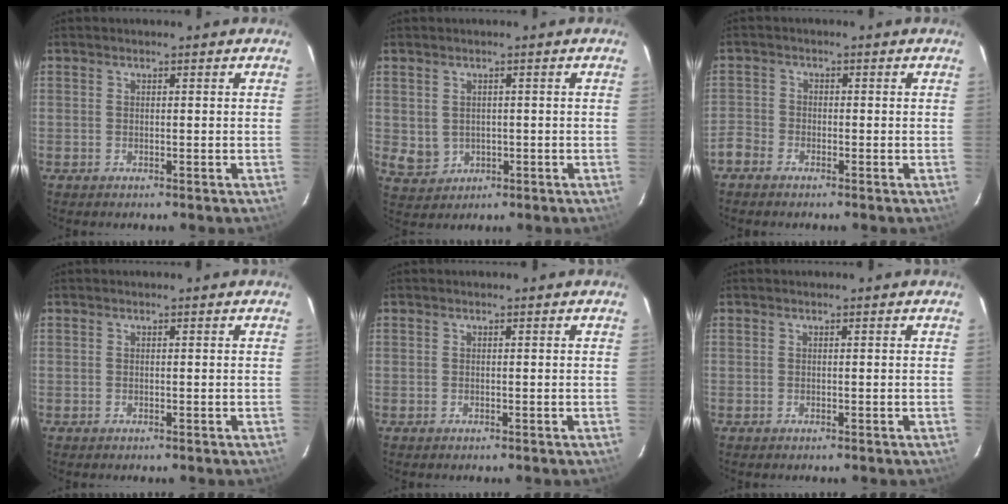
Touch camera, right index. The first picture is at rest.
{"total": 4.2, "force": [0.2, 3.8, 1.8], "torque": [-0.041, 0.002, 0.021]}
{"total": 4.0, "force": [-2.8, 2.7, 0.8], "torque": [-0.029, 0.003, -0.063]}
{"total": 0.0}
{"total": 0.0}
{"total": 0.0}